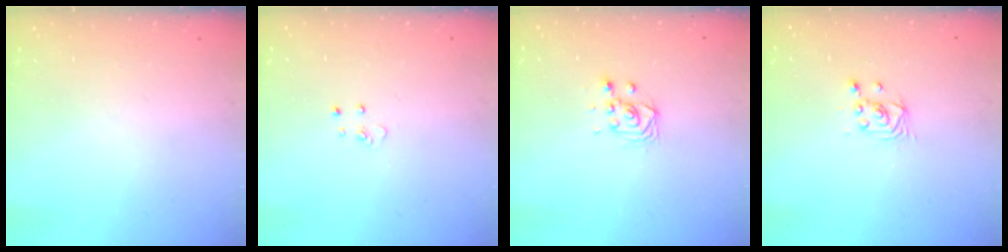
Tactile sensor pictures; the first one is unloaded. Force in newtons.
{"total": 3.4, "press": 3.4, "slide": 0.3}
{"total": 4.3, "press": 4.3, "slide": 0.6}
{"total": 2.2, "press": 2.2, "slide": 0.3}